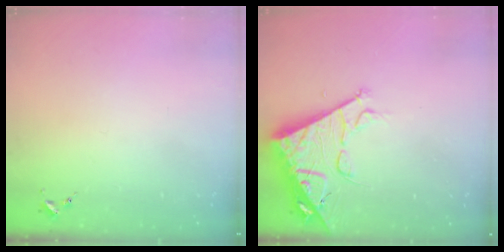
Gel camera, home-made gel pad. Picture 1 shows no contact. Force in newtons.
{"total": 13.9, "press": 13.8, "slide": 1.4}